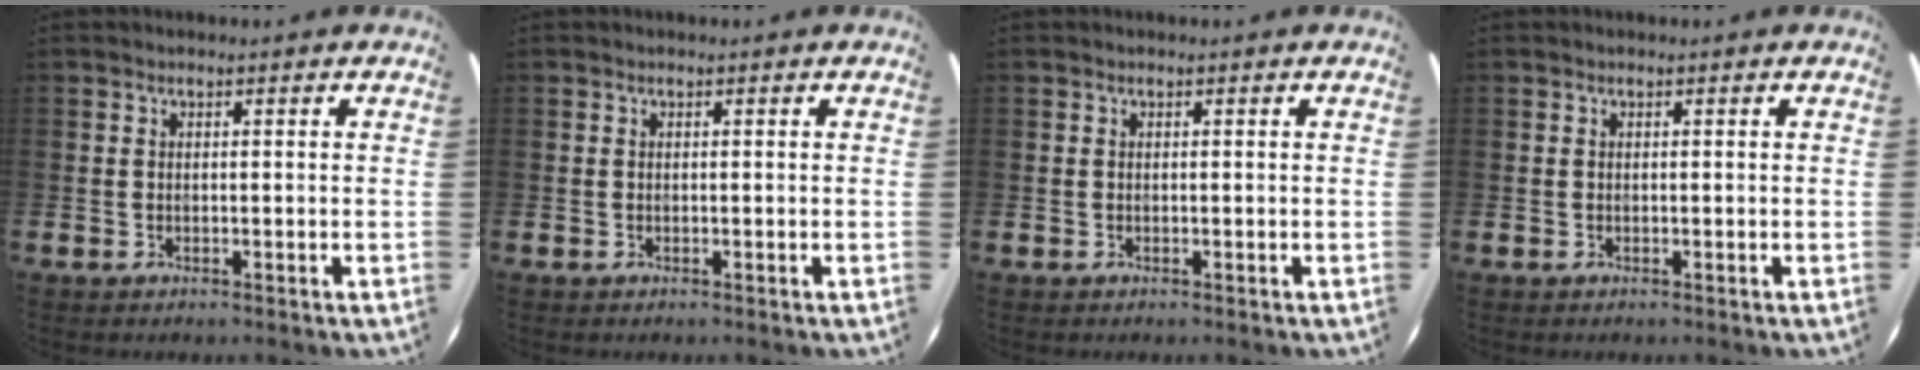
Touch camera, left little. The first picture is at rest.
{"total": 0.0}
{"total": 0.0}
{"total": 0.0}